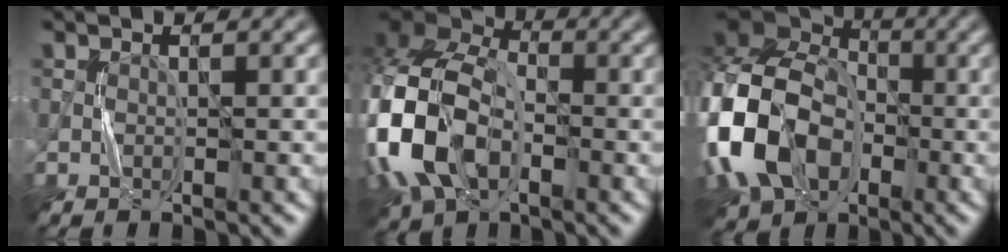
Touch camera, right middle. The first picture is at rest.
{"total": 13.0, "force": [-4.0, 8.4, 9.0], "torque": [-0.232, -0.017, -0.089]}
{"total": 15.5, "force": [-4.7, 11.3, 9.5], "torque": [-0.216, -0.017, -0.099]}